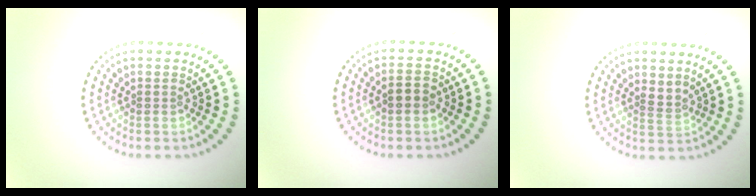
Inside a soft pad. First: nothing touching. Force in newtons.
{"total": 1.6, "press": 1.6, "slide": 0.2}
{"total": 1.2, "press": 0.6, "slide": 1.0}